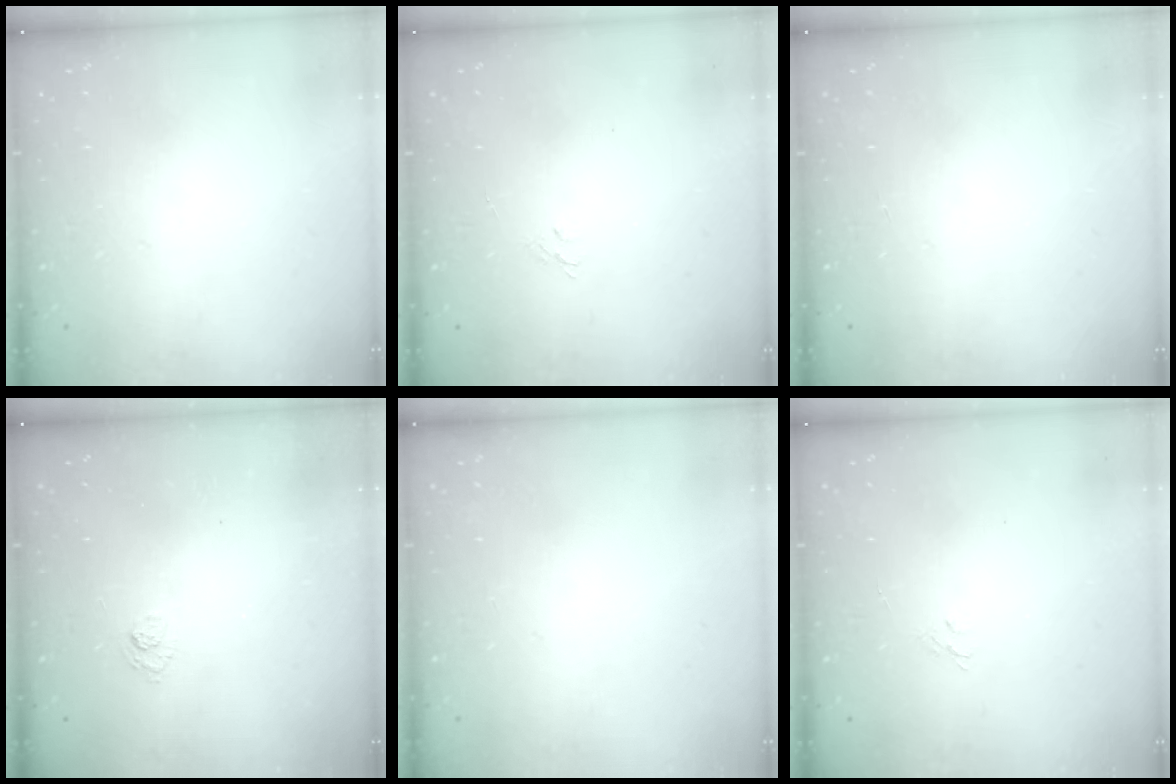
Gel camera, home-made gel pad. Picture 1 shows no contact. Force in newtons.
{"total": 4.2, "press": 4.2, "slide": 0.2}
{"total": 0.0}
{"total": 3.2, "press": 3.0, "slide": 1.1}
{"total": 0.0}
{"total": 4.2, "press": 4.2, "slide": 0.2}